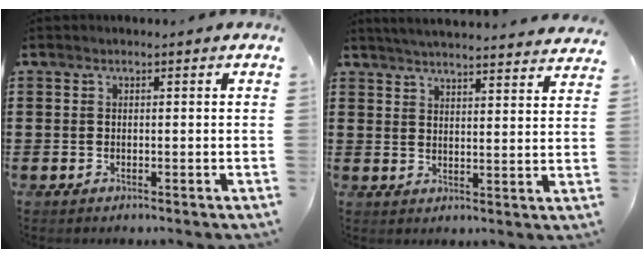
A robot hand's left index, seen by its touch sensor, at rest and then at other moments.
{"total": 4.4, "force": [4.3, -0.7, 0.6], "torque": [-0.027, -0.025, 0.075]}